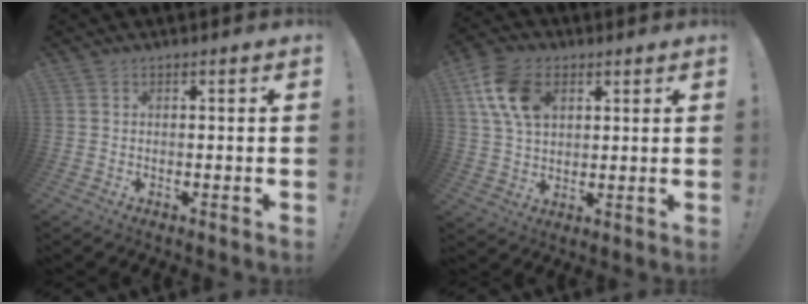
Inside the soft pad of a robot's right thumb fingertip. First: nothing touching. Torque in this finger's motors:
{"motor_torque": [0.76, 1.21, 1.00, -0.27, 0.10]}